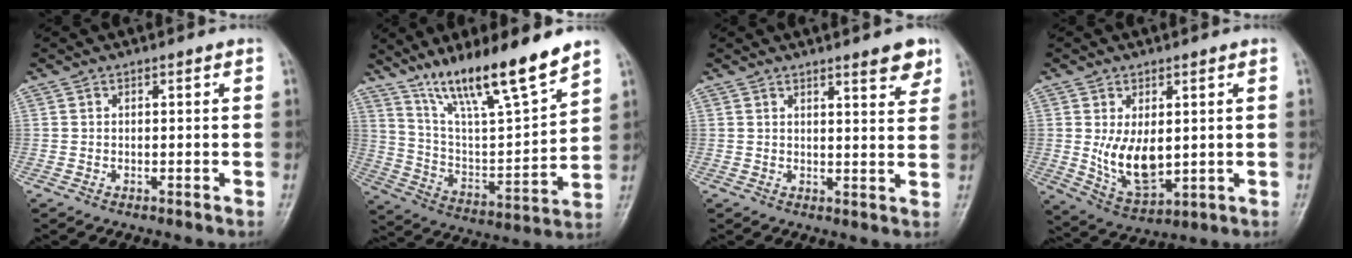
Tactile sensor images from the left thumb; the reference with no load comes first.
{"total": 19.1, "force": [13.8, 2.9, 12.8], "torque": [-0.196, -0.070, 0.250]}
{"total": 5.2, "force": [3.6, 1.0, 3.5], "torque": [-0.035, -0.024, 0.046]}
{"total": 9.2, "force": [0.7, 5.2, 7.6], "torque": [-0.118, -0.023, 0.032]}